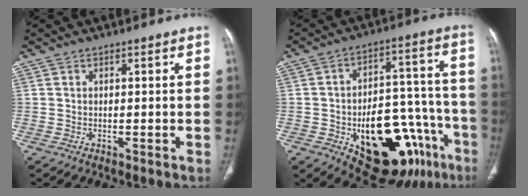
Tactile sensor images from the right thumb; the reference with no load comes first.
{"total": 25.1, "force": [-11.2, 13.0, 18.3], "torque": [-0.186, 0.070, -0.142]}